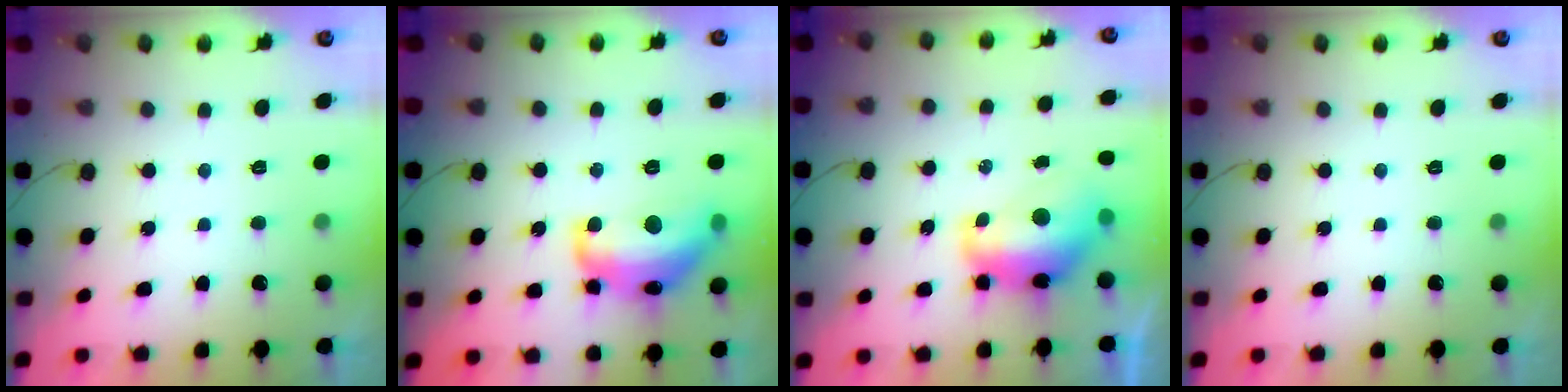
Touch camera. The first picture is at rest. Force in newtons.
{"total": 16.1, "press": 16.1, "slide": 0.9}
{"total": 12.5, "press": 12.5, "slide": 1.2}
{"total": 0.0}